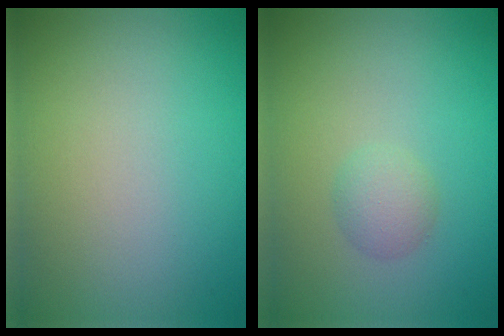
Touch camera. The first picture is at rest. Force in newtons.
{"total": 1.8, "press": 1.8, "slide": 0.1}